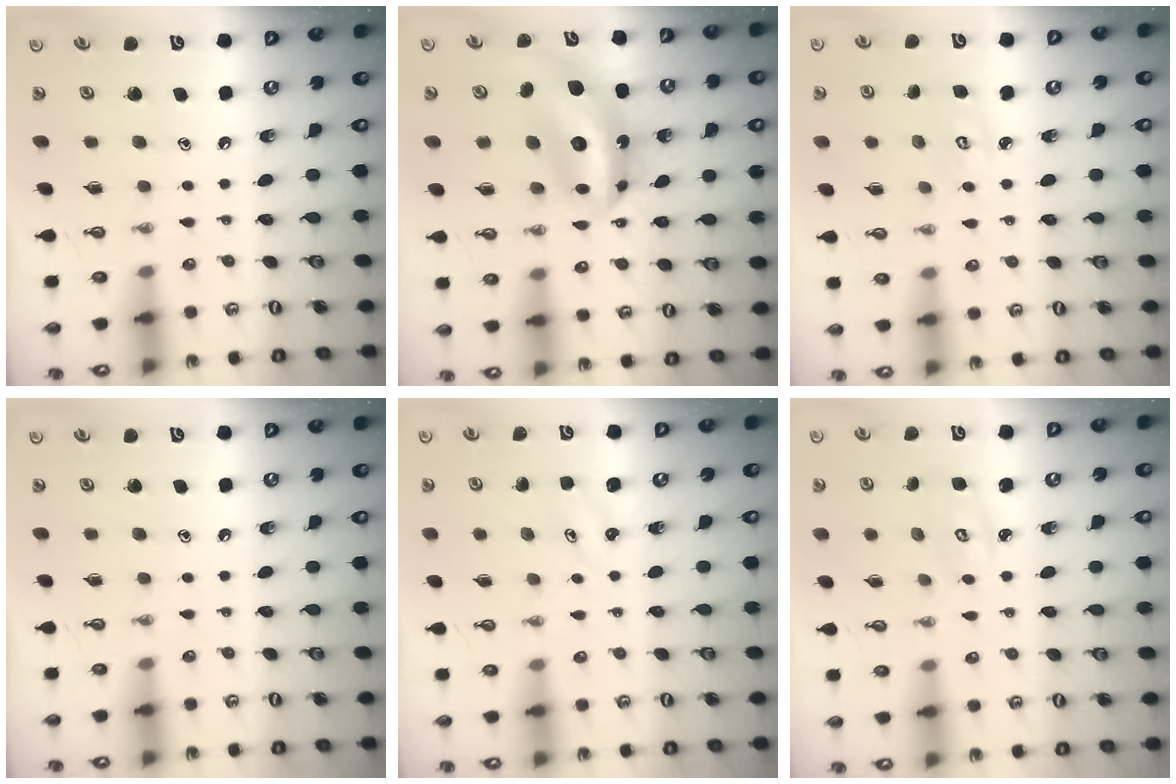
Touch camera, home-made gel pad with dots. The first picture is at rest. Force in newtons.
{"total": 11.6, "press": 11.5, "slide": 1.2}
{"total": 4.1, "press": 4.1, "slide": 0.3}
{"total": 0.0}
{"total": 2.5, "press": 2.5, "slide": 0.3}
{"total": 3.3, "press": 3.2, "slide": 0.4}